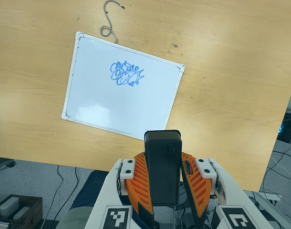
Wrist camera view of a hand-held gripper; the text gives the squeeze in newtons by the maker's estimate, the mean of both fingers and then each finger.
{"total": 9.9, "left": 8.6, "right": 11.1}